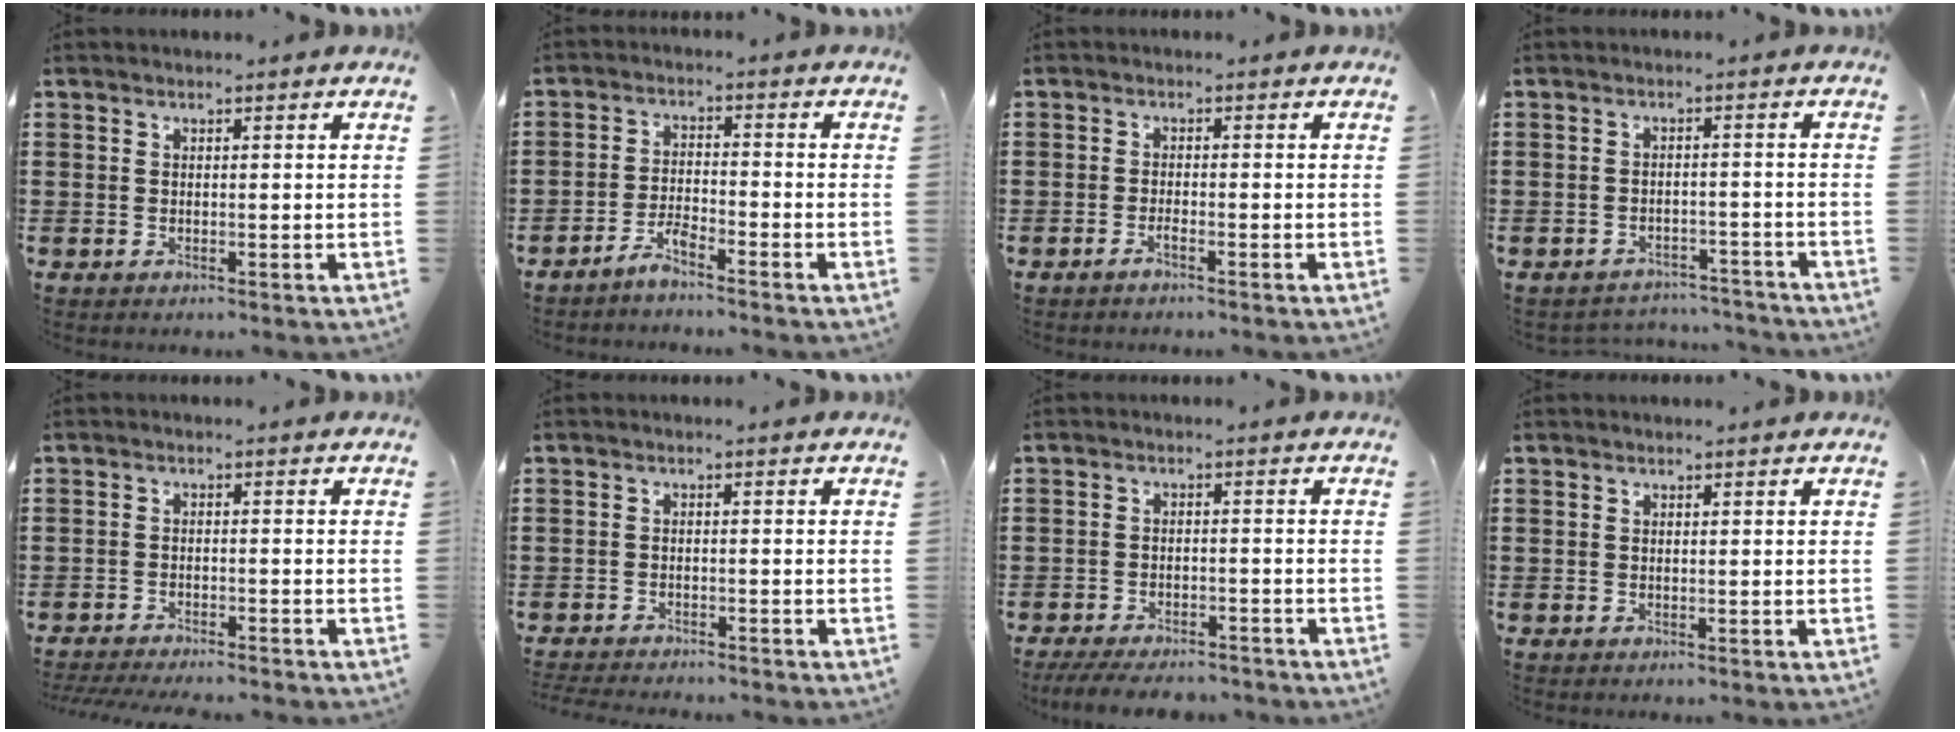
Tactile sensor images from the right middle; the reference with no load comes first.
{"total": 3.4, "force": [-3.0, 0.3, 1.5], "torque": [-0.037, 0.005, -0.061]}
{"total": 1.3, "force": [-1.0, 0.0, 0.9], "torque": [-0.018, -0.004, -0.017]}
{"total": 3.0, "force": [-3.0, 0.1, 0.0], "torque": [-0.008, -0.005, -0.063]}
{"total": 2.6, "force": [-2.6, -0.3, 0.3], "torque": [-0.016, -0.009, -0.055]}
{"total": 2.2, "force": [-2.2, -0.2, 0.1], "torque": [-0.008, -0.006, -0.045]}
{"total": 3.9, "force": [-3.7, 0.4, 0.9], "torque": [-0.023, -0.005, -0.076]}
{"total": 0.0}